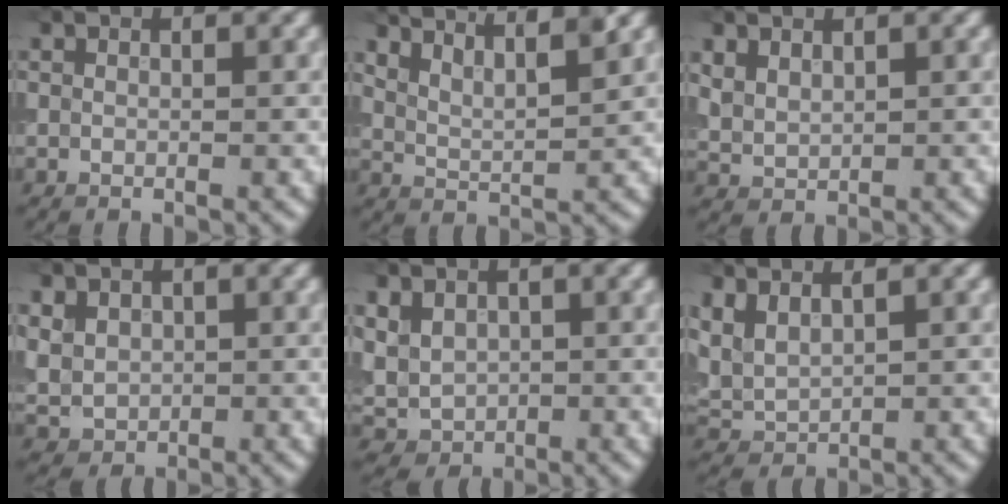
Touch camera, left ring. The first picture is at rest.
{"total": 6.9, "force": [5.5, 1.9, 3.6], "torque": [-0.051, 0.031, 0.062]}
{"total": 1.9, "force": [1.1, 1.2, 1.0], "torque": [-0.028, -0.003, 0.027]}
{"total": 3.0, "force": [0.8, 2.5, 1.4], "torque": [-0.045, 0.001, 0.023]}
{"total": 3.5, "force": [0.5, 2.9, 1.9], "torque": [-0.043, -0.002, 0.017]}
{"total": 2.9, "force": [1.7, 1.5, 1.9], "torque": [-0.053, 0.006, 0.036]}